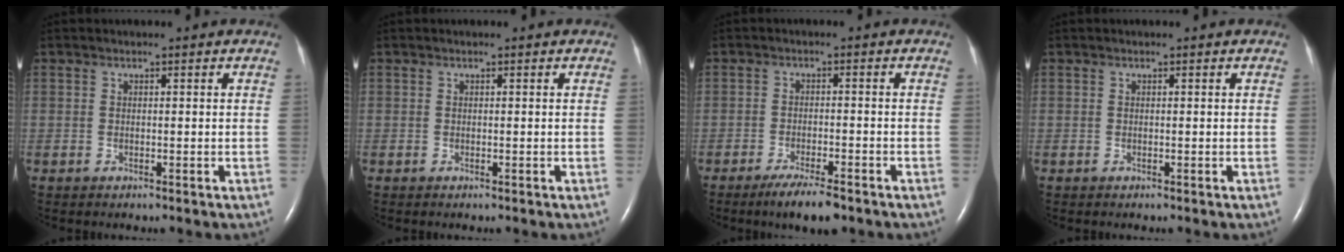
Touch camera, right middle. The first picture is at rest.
{"total": 0.0}
{"total": 5.7, "force": [-4.1, 0.8, 3.8], "torque": [-0.070, -0.012, -0.066]}
{"total": 0.0}